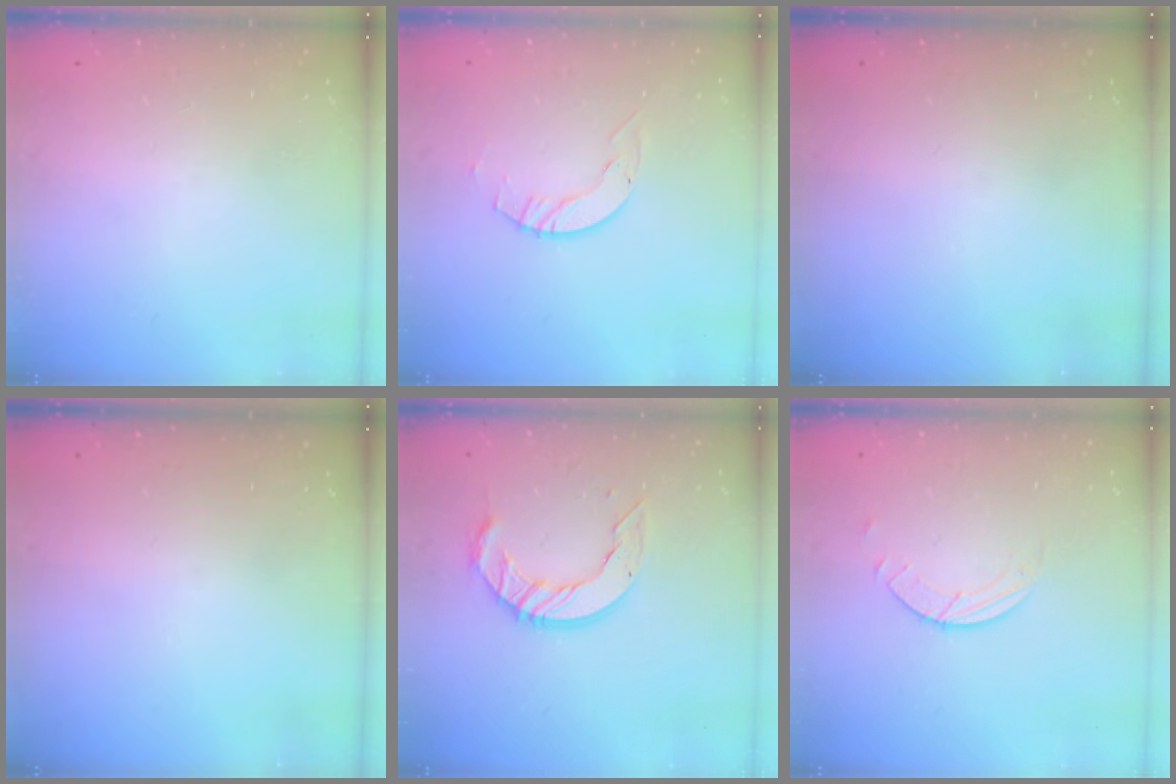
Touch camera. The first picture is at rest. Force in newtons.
{"total": 2.1, "press": 2.1, "slide": 0.3}
{"total": 0.0}
{"total": 0.0}
{"total": 11.2, "press": 11.1, "slide": 0.9}
{"total": 2.0, "press": 2.0, "slide": 0.2}